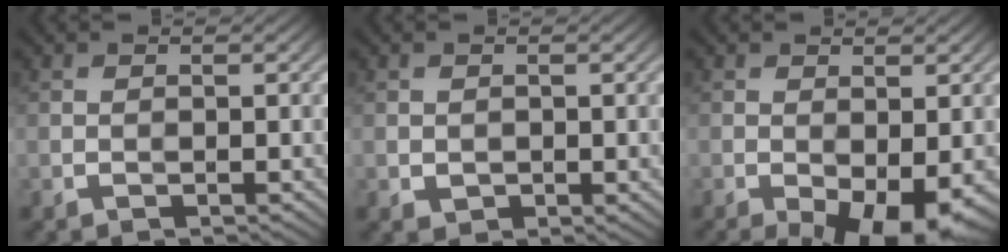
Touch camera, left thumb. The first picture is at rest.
{"total": 1.0, "force": [-0.1, 1.0, 0.4], "torque": [-0.006, -0.006, 0.003]}
{"total": 7.4, "force": [-3.1, 3.0, 6.0], "torque": [-0.103, -0.012, -0.040]}